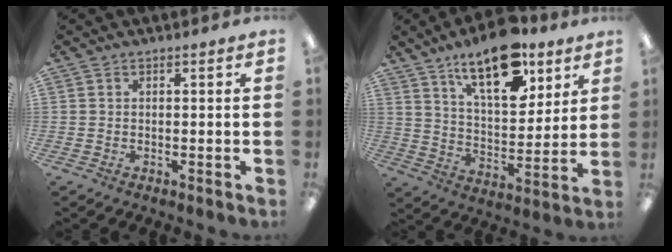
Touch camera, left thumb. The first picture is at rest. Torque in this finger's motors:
{"motor_torque": [0.39, 0.53, 1.32, -1.45, 0.12]}